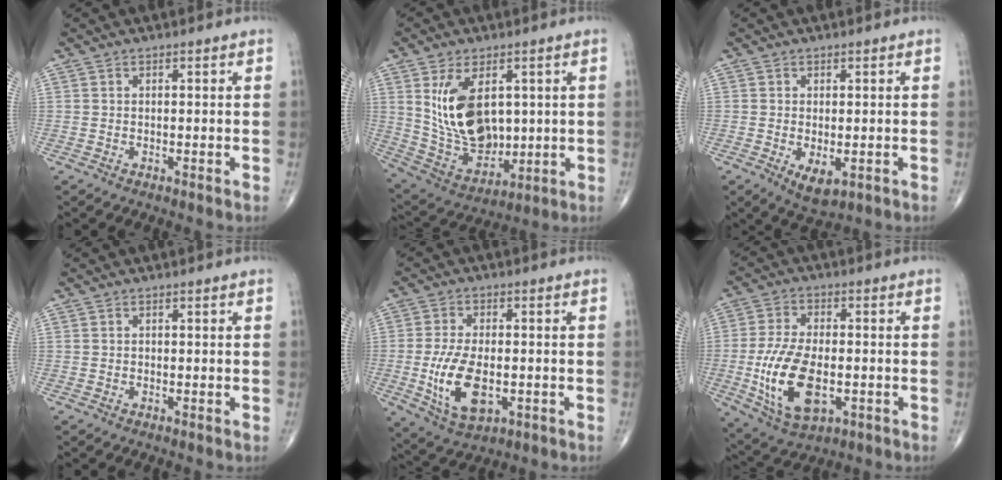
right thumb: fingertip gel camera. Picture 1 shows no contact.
{"total": 15.4, "force": [3.3, 9.4, 11.7], "torque": [-0.185, -0.018, 0.084]}
{"total": 4.4, "force": [-1.2, 2.1, 3.6], "torque": [-0.059, -0.012, -0.009]}
{"total": 0.0}
{"total": 11.5, "force": [-2.3, 6.0, 9.5], "torque": [-0.180, -0.005, -0.032]}
{"total": 14.7, "force": [-3.1, 7.6, 12.2], "torque": [-0.237, -0.001, -0.046]}